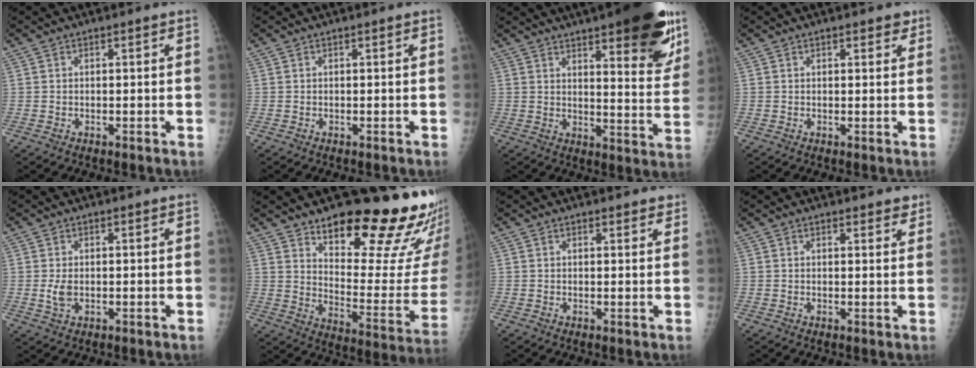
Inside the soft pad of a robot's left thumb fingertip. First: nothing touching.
{"total": 0.0}
{"total": 21.6, "force": [13.0, 5.9, 16.2], "torque": [-0.183, -0.053, 0.169]}
{"total": 2.5, "force": [1.6, 1.2, 1.5], "torque": [-0.007, -0.005, 0.017]}
{"total": 2.8, "force": [-0.1, 1.7, 2.2], "torque": [-0.045, -0.005, -0.002]}
{"total": 24.1, "force": [17.5, 6.8, 15.0], "torque": [-0.161, -0.121, 0.243]}
{"total": 1.6, "force": [1.3, 0.7, 0.7], "torque": [0.002, -0.005, 0.013]}
{"total": 2.1, "force": [1.7, 0.8, 0.9], "torque": [0.005, -0.008, 0.017]}